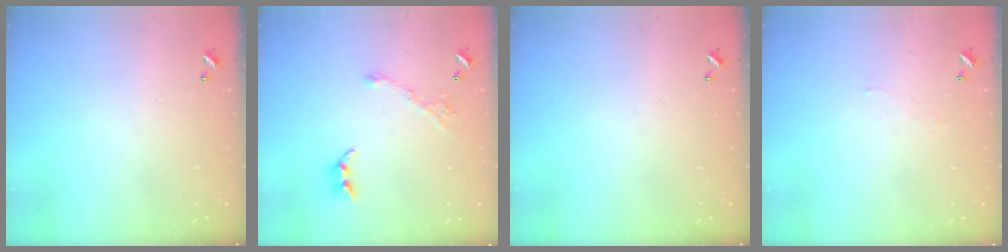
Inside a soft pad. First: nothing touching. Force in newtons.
{"total": 6.9, "press": 6.9, "slide": 0.7}
{"total": 0.0}
{"total": 2.2, "press": 2.2, "slide": 0.5}